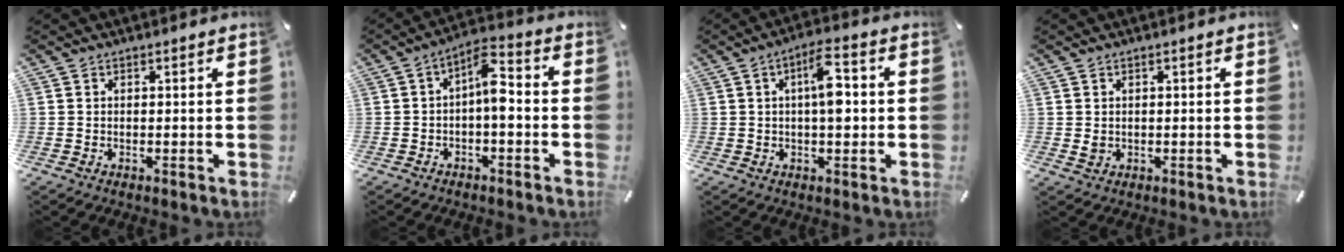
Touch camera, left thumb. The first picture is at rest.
{"total": 8.0, "force": [-0.9, 3.8, 7.0], "torque": [-0.108, 0.010, -0.017]}
{"total": 8.8, "force": [0.8, 3.7, 7.9], "torque": [-0.115, 0.004, 0.009]}
{"total": 1.2, "force": [0.0, 1.1, 0.6], "torque": [-0.012, 0.003, 0.000]}